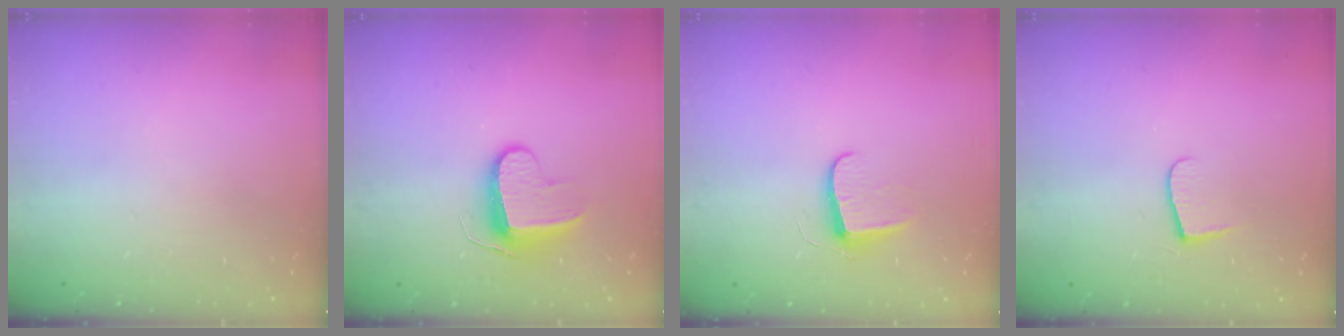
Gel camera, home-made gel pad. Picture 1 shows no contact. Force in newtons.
{"total": 8.8, "press": 8.7, "slide": 0.5}
{"total": 7.3, "press": 7.3, "slide": 0.4}
{"total": 4.8, "press": 4.8, "slide": 0.6}